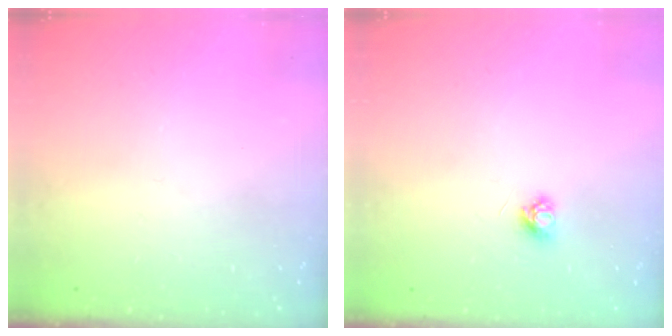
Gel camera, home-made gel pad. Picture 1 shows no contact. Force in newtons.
{"total": 3.2, "press": 3.1, "slide": 0.4}